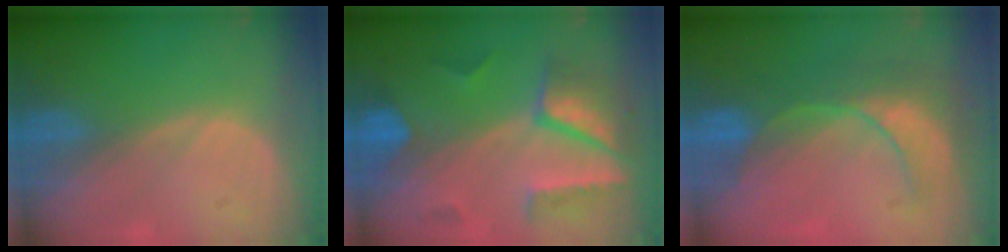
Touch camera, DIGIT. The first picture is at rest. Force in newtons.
{"total": 8.2, "press": 7.7, "slide": 2.7}
{"total": 9.1, "press": 7.9, "slide": 4.5}